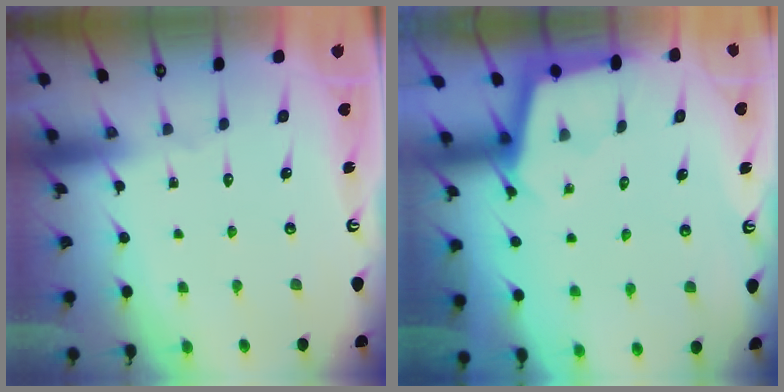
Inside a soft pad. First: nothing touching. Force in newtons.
{"total": 2.1, "press": 2.1, "slide": 0.2}